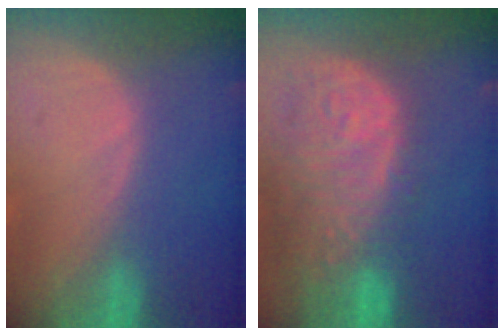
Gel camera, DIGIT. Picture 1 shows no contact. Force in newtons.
{"total": 14.2, "press": 11.7, "slide": 8.1}